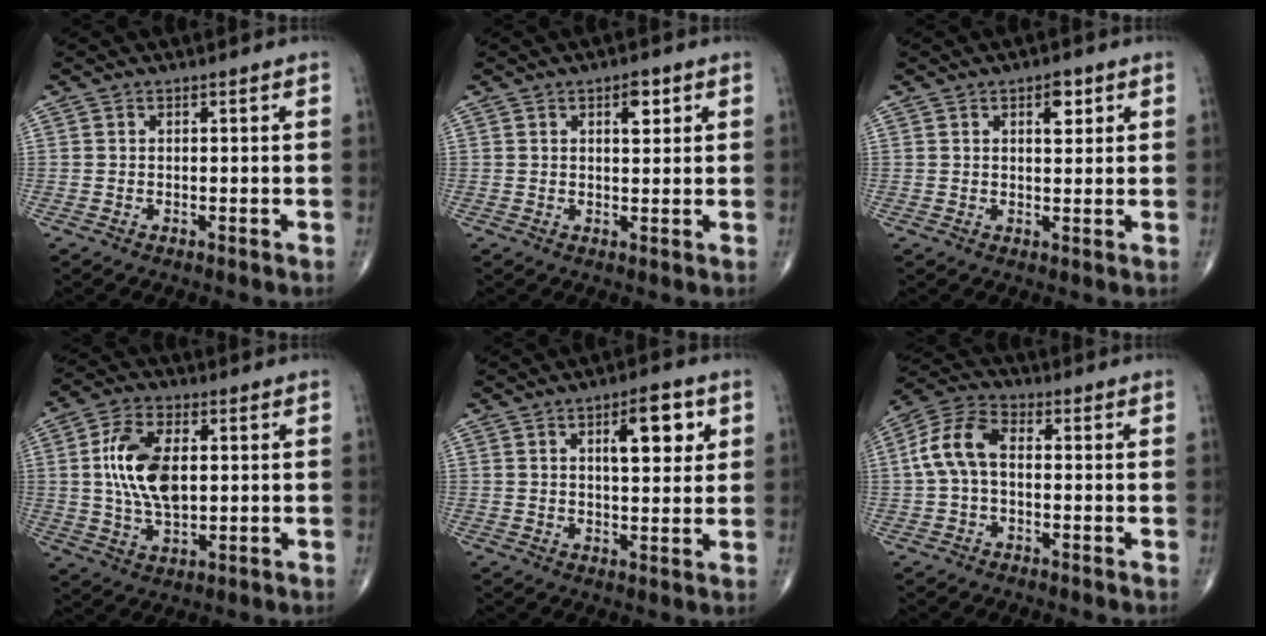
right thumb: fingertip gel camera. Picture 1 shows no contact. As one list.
[{"total": 3.8, "force": [1.8, 1.7, 2.9], "torque": [-0.031, -0.007, 0.024]}, {"total": 3.6, "force": [1.7, 1.7, 2.7], "torque": [-0.028, -0.007, 0.024]}, {"total": 12.4, "force": [1.6, 6.7, 10.3], "torque": [-0.194, -0.001, 0.032]}, {"total": 8.8, "force": [3.3, 3.4, 7.4], "torque": [-0.086, -0.014, 0.047]}, {"total": 8.7, "force": [0.0, 5.2, 7.0], "torque": [-0.145, 0.028, -0.009]}]